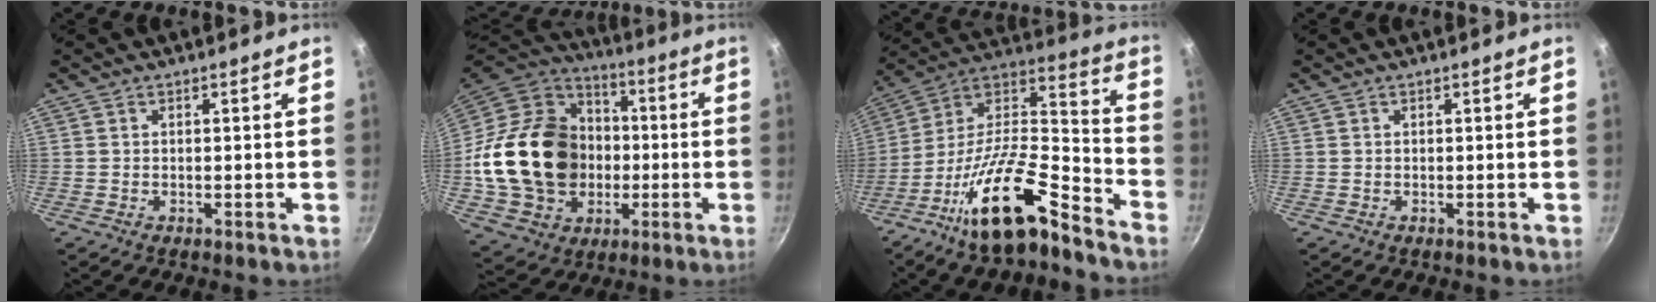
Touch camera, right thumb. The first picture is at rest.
{"total": 26.3, "force": [-2.0, 21.2, 15.4], "torque": [-0.250, 0.036, -0.021]}
{"total": 20.0, "force": [-12.6, 6.6, 14.1], "torque": [-0.224, 0.091, -0.236]}
{"total": 0.0}